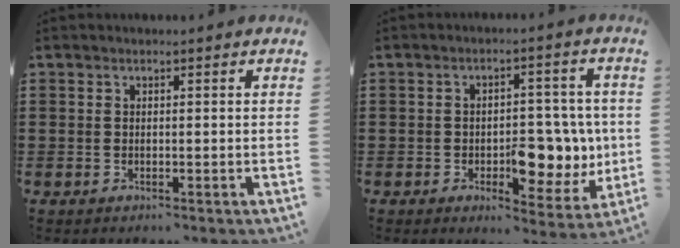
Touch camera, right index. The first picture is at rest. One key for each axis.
{"total": 8.9, "fx": -1.4, "fy": 5.2, "fz": 7.0, "tx": -0.099, "ty": 0.011, "tz": -0.021}